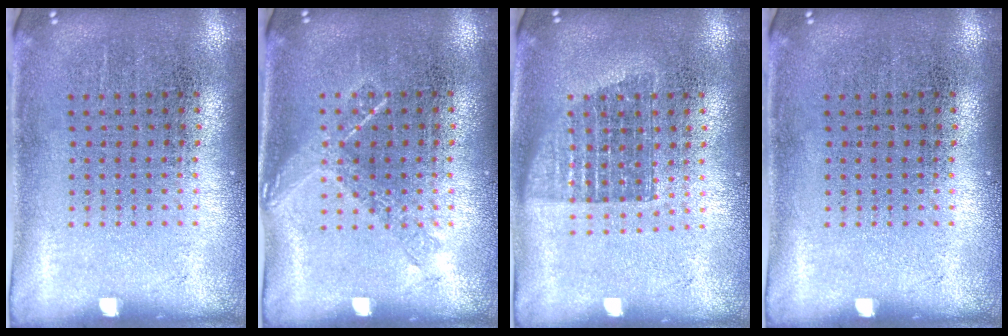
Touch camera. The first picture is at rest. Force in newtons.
{"total": 1.0, "press": 0.9, "slide": 0.5}
{"total": 1.4, "press": 1.2, "slide": 0.7}
{"total": 0.0}